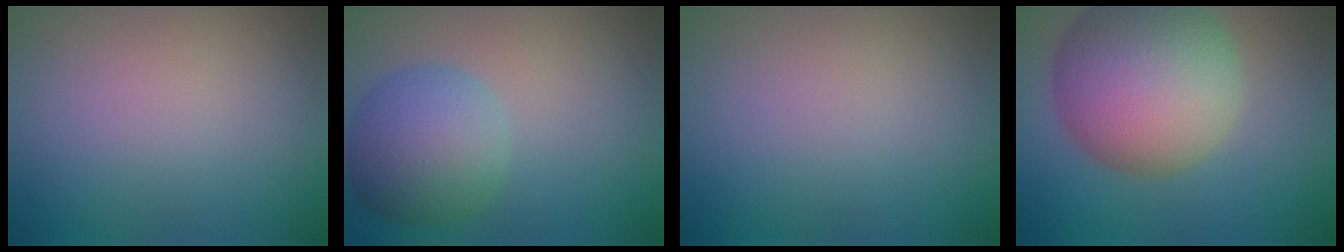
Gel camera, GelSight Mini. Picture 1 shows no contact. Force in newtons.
{"total": 5.9, "press": 5.9, "slide": 0.3}
{"total": 0.0}
{"total": 11.5, "press": 11.5, "slide": 0.6}